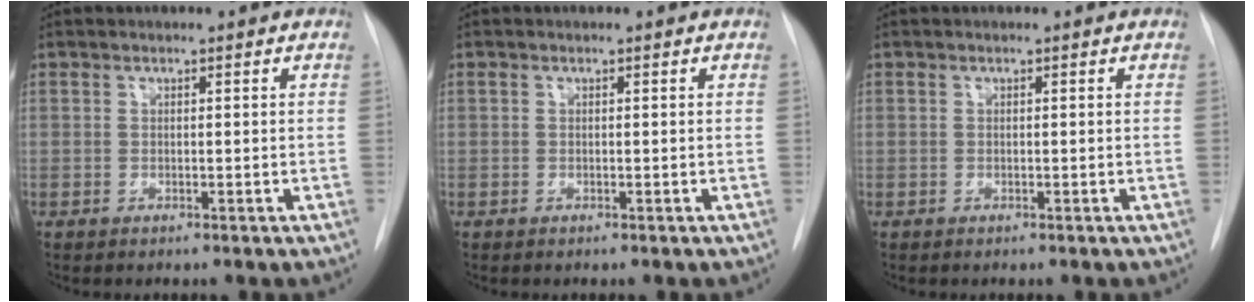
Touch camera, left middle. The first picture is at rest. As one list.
[{"total": 0.0}, {"total": 0.0}]